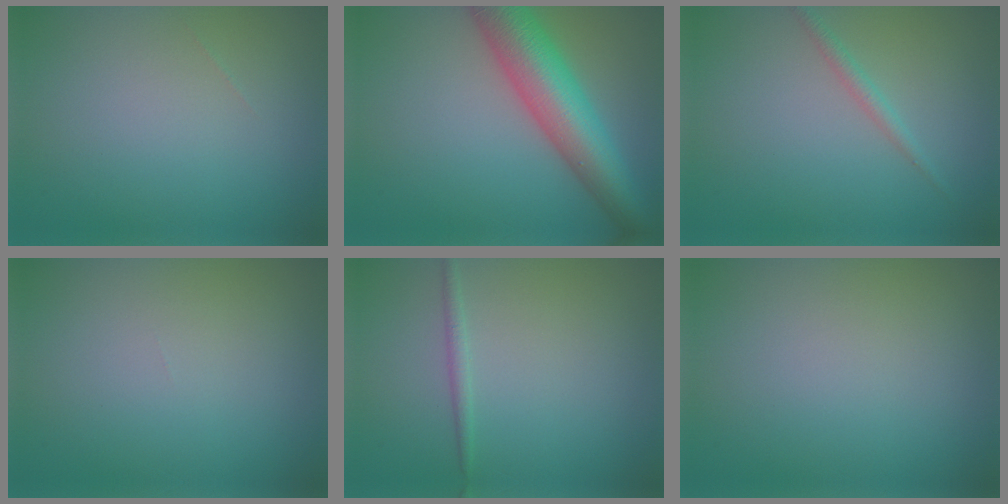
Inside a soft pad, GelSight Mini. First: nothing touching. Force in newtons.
{"total": 9.3, "press": 9.3, "slide": 0.2}
{"total": 1.3, "press": 1.3, "slide": 0.0}
{"total": 0.0}
{"total": 1.0, "press": 1.0, "slide": 0.0}
{"total": 0.0}